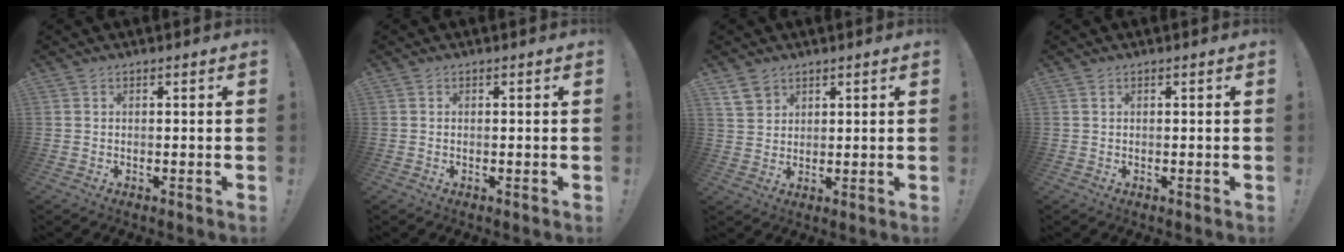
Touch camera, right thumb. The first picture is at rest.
{"total": 0.0}
{"total": 5.1, "force": [3.6, 3.3, 1.4], "torque": [-0.024, -0.015, 0.070]}
{"total": 0.0}